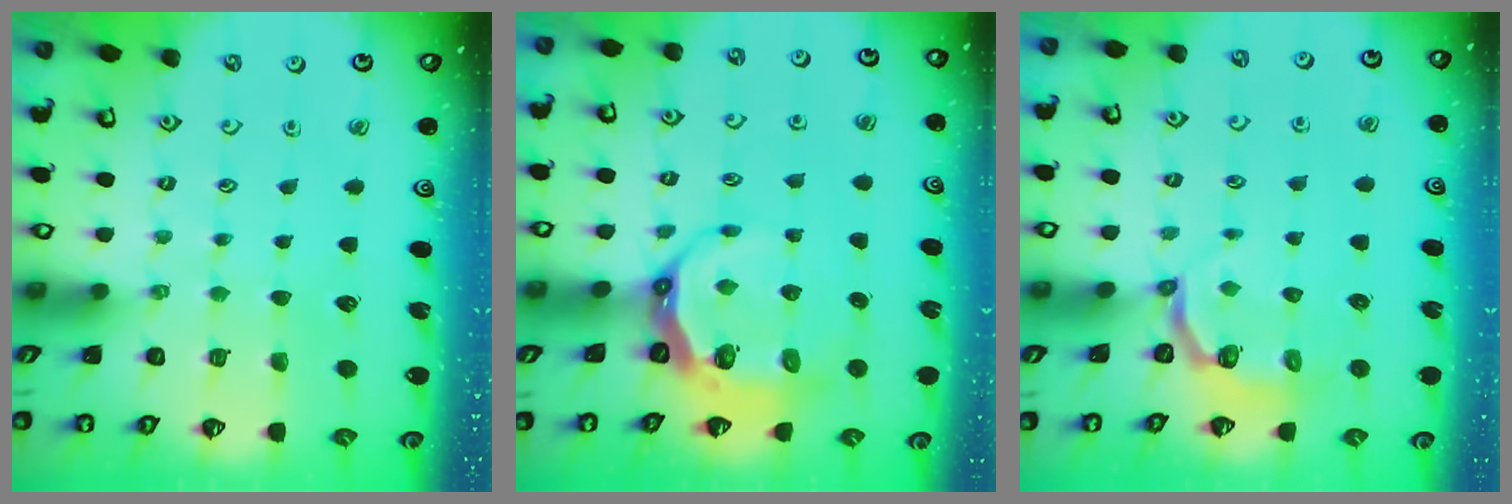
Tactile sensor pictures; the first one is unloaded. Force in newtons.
{"total": 8.6, "press": 7.8, "slide": 3.5}
{"total": 4.7, "press": 4.2, "slide": 2.3}